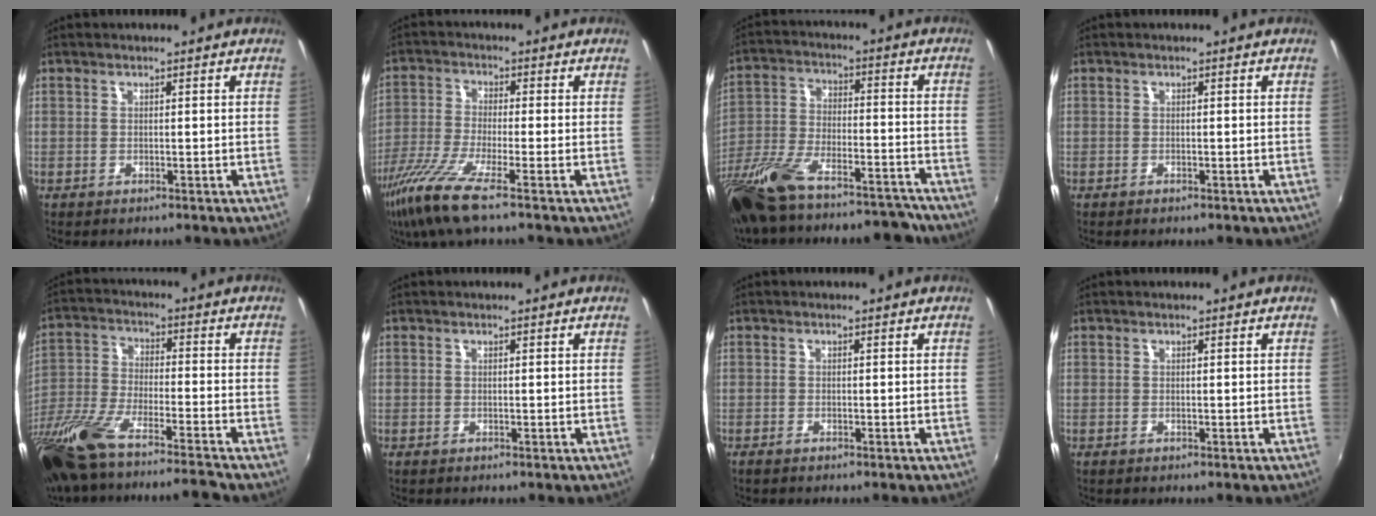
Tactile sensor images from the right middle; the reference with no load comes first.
{"total": 9.5, "force": [-6.3, 0.4, 7.2], "torque": [-0.166, -0.028, -0.125]}
{"total": 23.9, "force": [-19.4, 7.5, 11.8], "torque": [-0.247, -0.040, -0.309]}
{"total": 0.6, "force": [-0.4, 0.3, 0.2], "torque": [-0.005, -0.003, -0.009]}
{"total": 19.4, "force": [-15.9, 1.7, 11.0], "torque": [-0.234, -0.061, -0.290]}
{"total": 0.0}
{"total": 1.0, "force": [-0.8, 0.2, 0.4], "torque": [-0.010, -0.004, -0.017]}
{"total": 0.0}